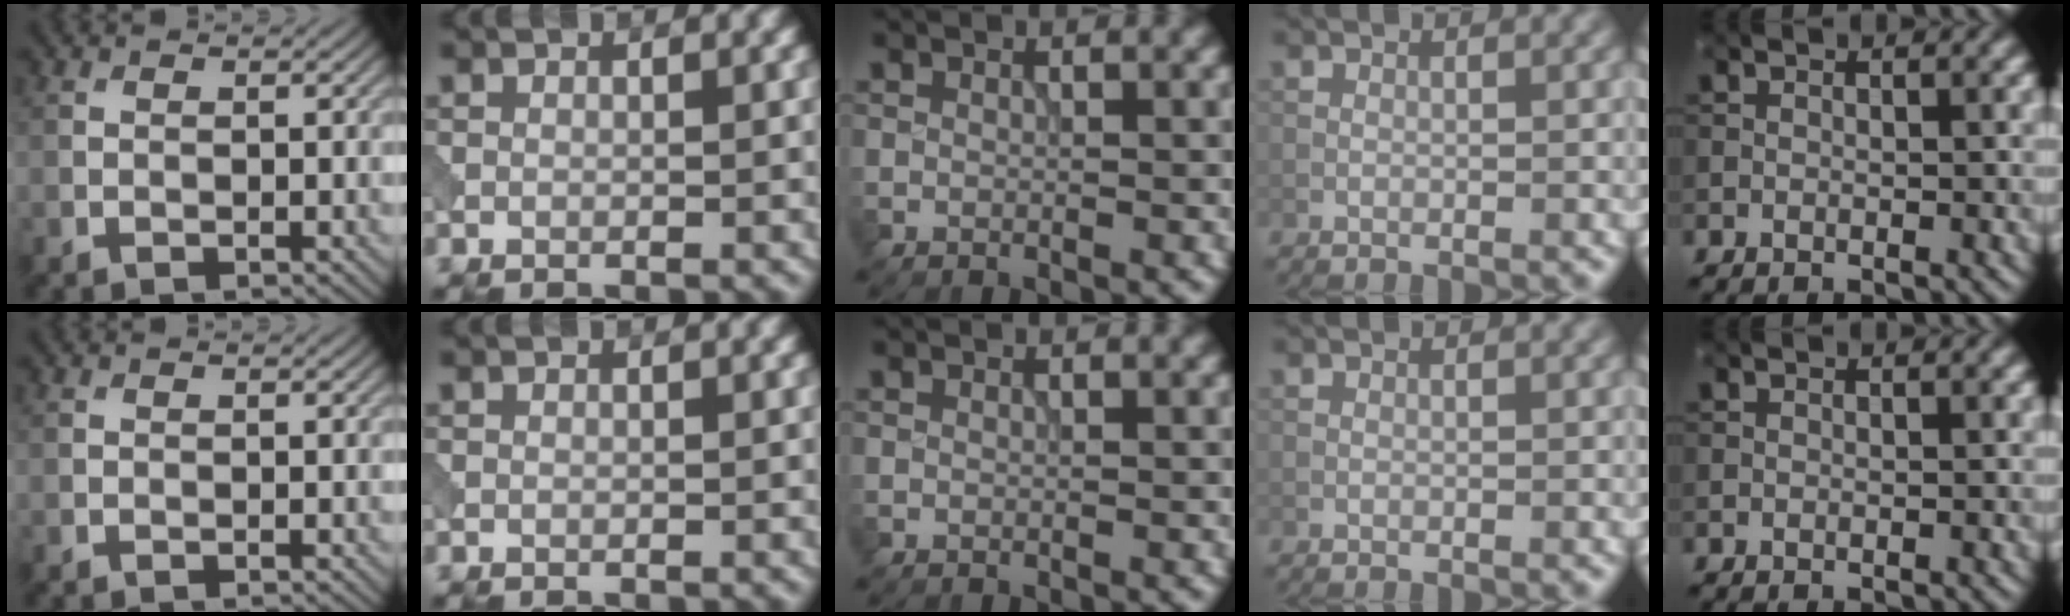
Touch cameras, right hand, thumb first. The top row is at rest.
{}